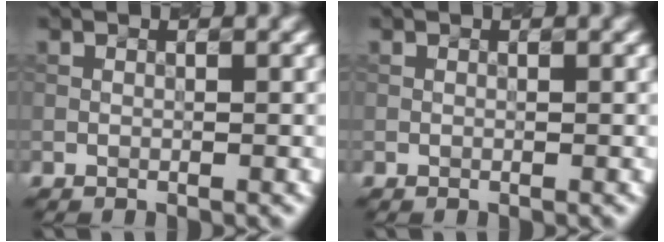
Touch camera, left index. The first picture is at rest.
{"total": 0.0}